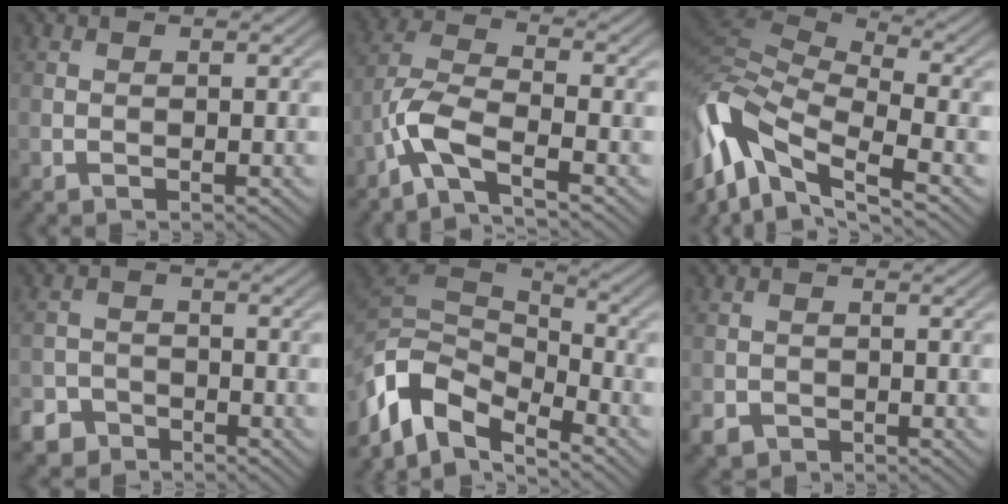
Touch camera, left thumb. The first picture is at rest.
{"total": 6.0, "force": [-3.6, 1.6, 4.6], "torque": [-0.103, 0.002, -0.093]}
{"total": 14.1, "force": [-5.3, 6.1, 11.6], "torque": [-0.279, 0.000, -0.100]}
{"total": 3.8, "force": [-2.9, 2.2, 0.8], "torque": [-0.016, -0.002, -0.061]}
{"total": 11.1, "force": [-6.1, 5.7, 7.3], "torque": [-0.158, -0.003, -0.125]}
{"total": 2.2, "force": [-1.3, 1.6, 0.7], "torque": [-0.017, -0.008, -0.032]}